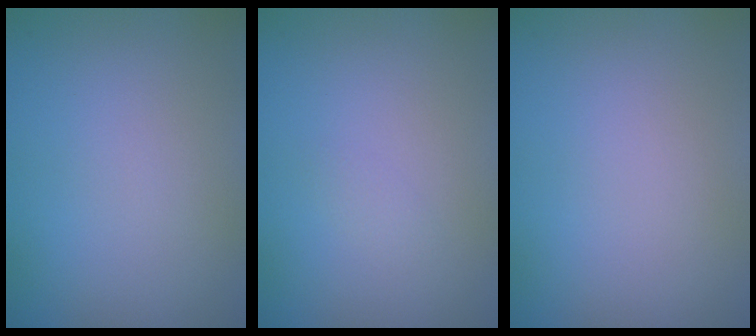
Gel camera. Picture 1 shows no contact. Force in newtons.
{"total": 0.5, "press": 0.5, "slide": 0.1}
{"total": 0.0}